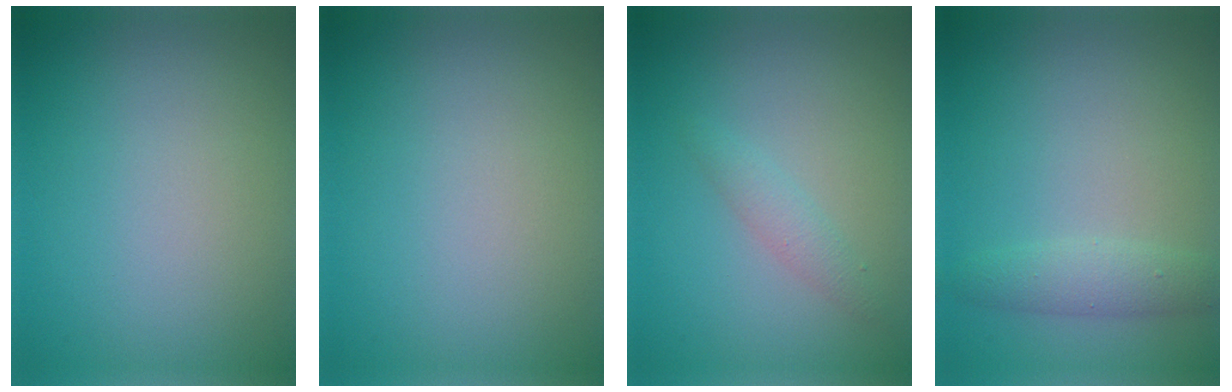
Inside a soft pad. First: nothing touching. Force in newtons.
{"total": 0.0}
{"total": 1.4, "press": 1.4, "slide": 0.1}
{"total": 2.1, "press": 2.1, "slide": 0.1}